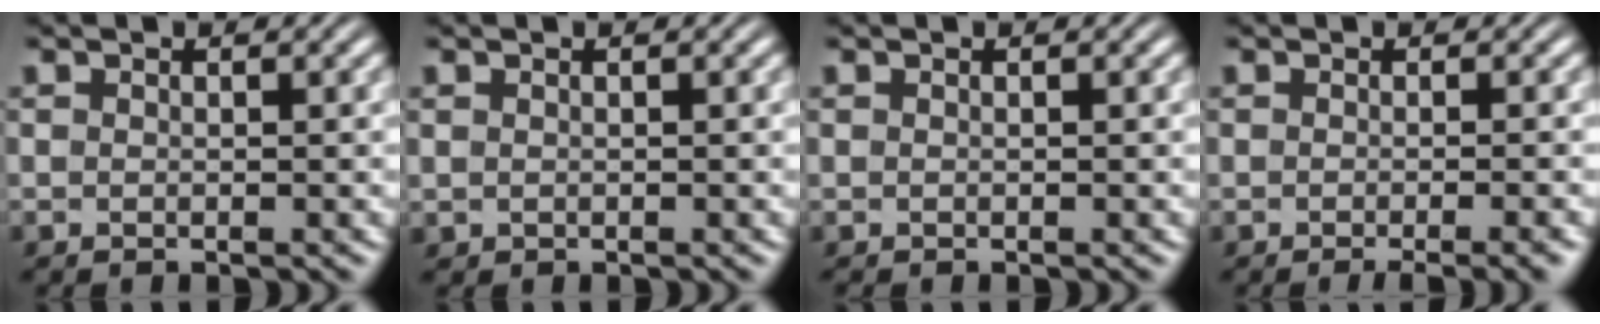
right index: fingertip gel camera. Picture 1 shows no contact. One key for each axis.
{"total": 0.5, "fx": 0.4, "fy": 0.3, "fz": 0.1, "tx": -0.005, "ty": -0.004, "tz": 0.015}
{"total": 0.0}
{"total": 2.8, "fx": -2.2, "fy": 0.1, "fz": 1.7, "tx": -0.009, "ty": 0.006, "tz": -0.037}